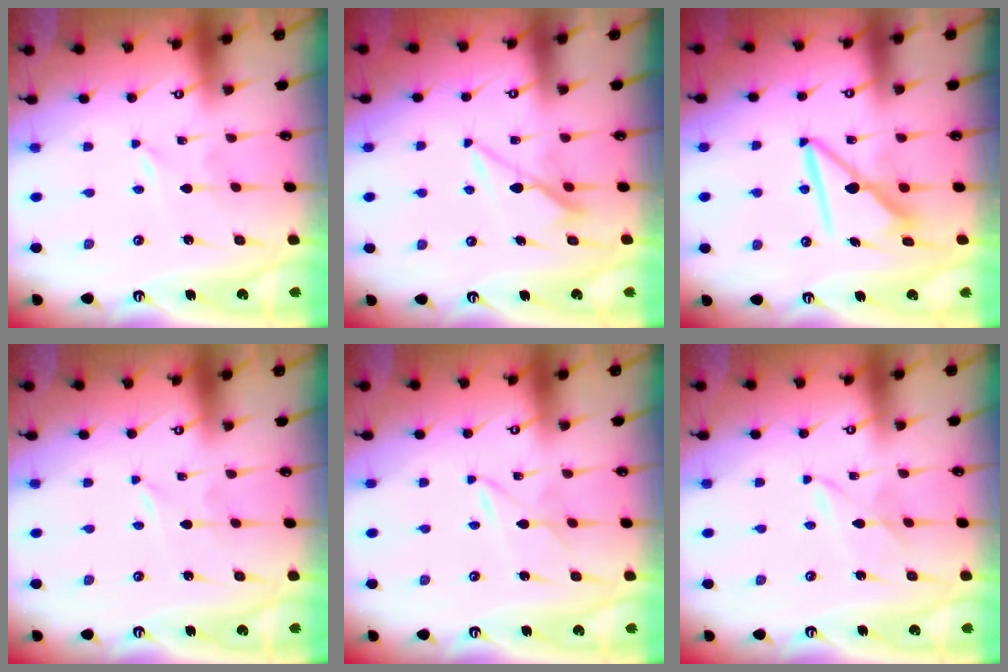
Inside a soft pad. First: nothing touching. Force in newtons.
{"total": 7.6, "press": 7.6, "slide": 0.4}
{"total": 9.1, "press": 9.1, "slide": 0.7}
{"total": 0.0}
{"total": 2.5, "press": 2.5, "slide": 0.4}
{"total": 1.9, "press": 1.9, "slide": 0.2}